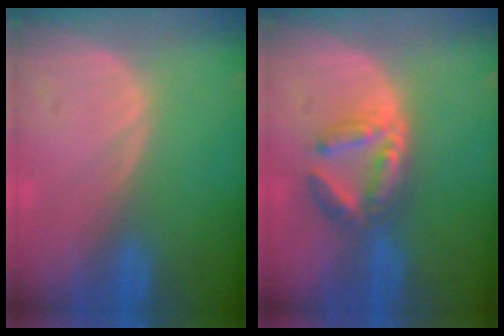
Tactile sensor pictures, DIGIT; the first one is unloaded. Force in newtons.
{"total": 6.0, "press": 5.7, "slide": 1.7}